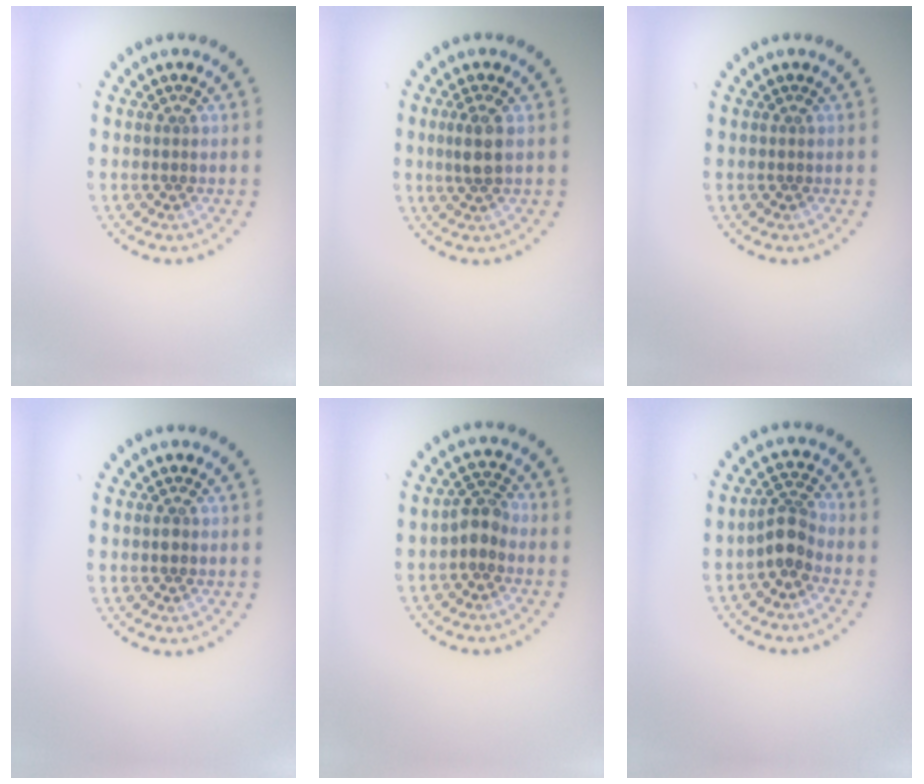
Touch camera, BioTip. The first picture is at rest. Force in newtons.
{"total": 2.2, "press": 2.0, "slide": 0.9}
{"total": 0.0}
{"total": 0.7, "press": 0.7, "slide": 0.1}
{"total": 2.3, "press": 2.1, "slide": 0.9}
{"total": 2.7, "press": 2.1, "slide": 1.7}